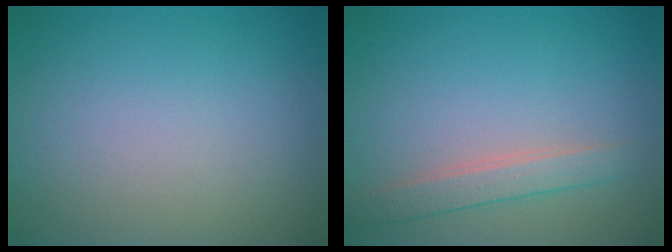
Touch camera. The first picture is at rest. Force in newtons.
{"total": 2.2, "press": 2.2, "slide": 0.2}